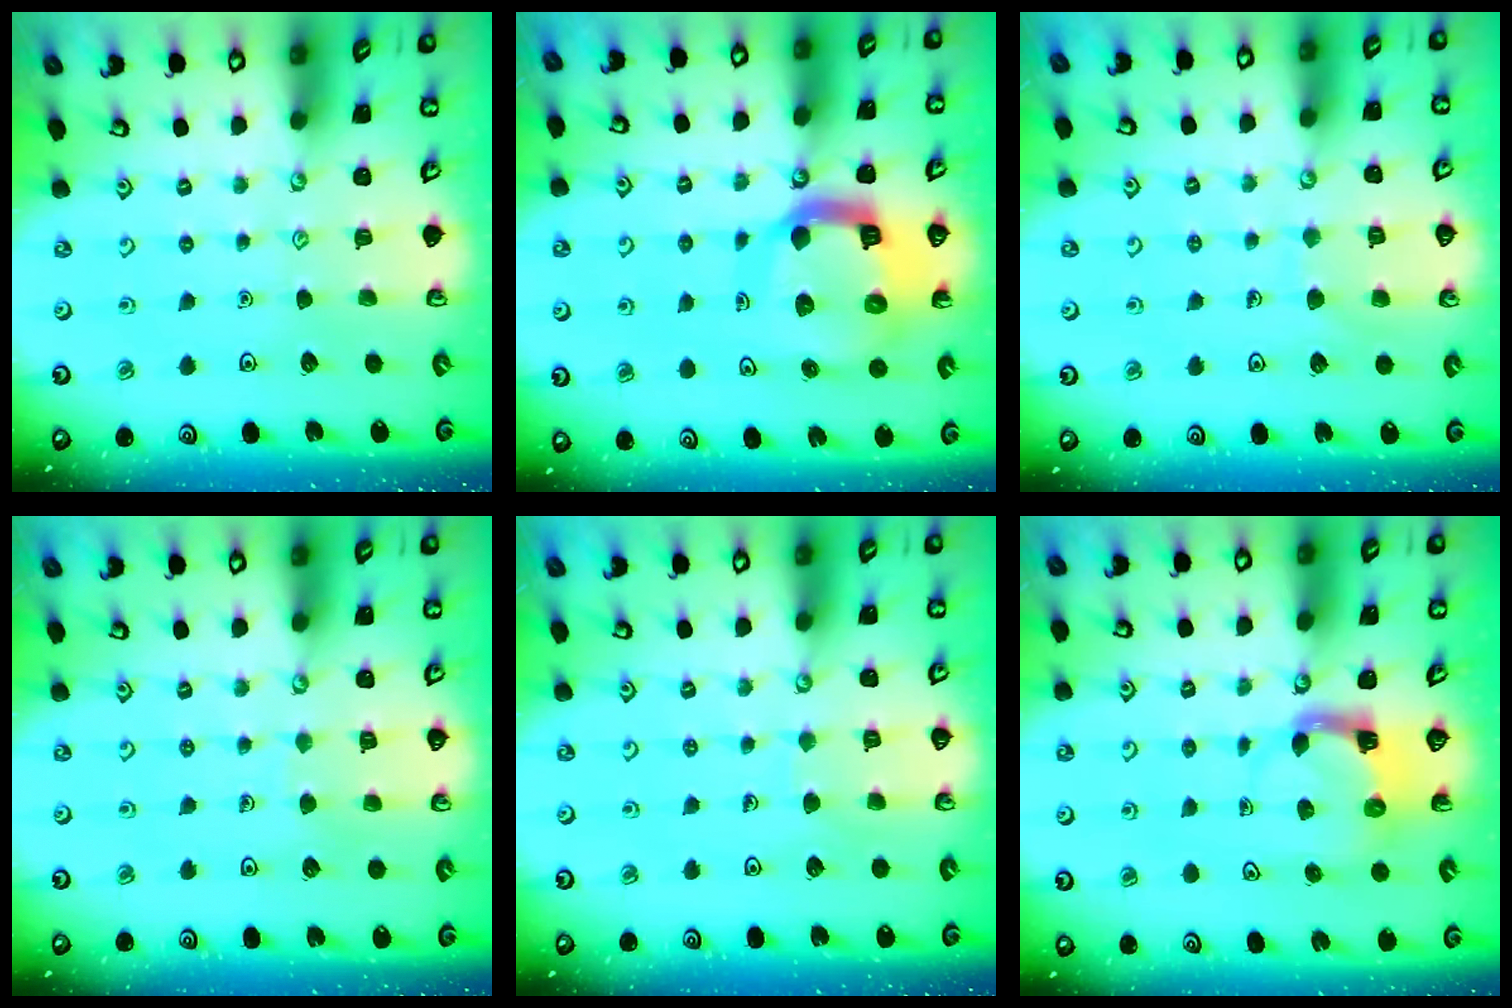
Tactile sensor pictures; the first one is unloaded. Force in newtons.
{"total": 16.1, "press": 15.9, "slide": 2.0}
{"total": 6.6, "press": 6.6, "slide": 0.5}
{"total": 3.5, "press": 3.5, "slide": 0.3}
{"total": 5.9, "press": 5.9, "slide": 0.5}
{"total": 3.7, "press": 3.7, "slide": 0.6}